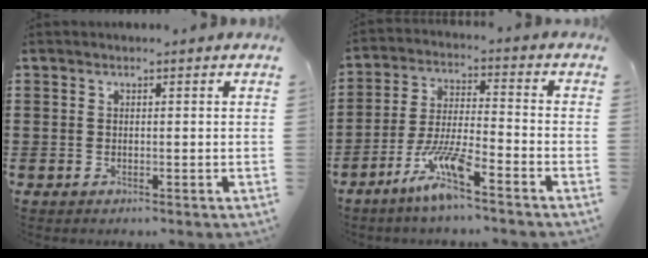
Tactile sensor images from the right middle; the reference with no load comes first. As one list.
[{"total": 8.7, "force": [-5.8, 1.1, 6.4], "torque": [-0.135, -0.007, -0.110]}]